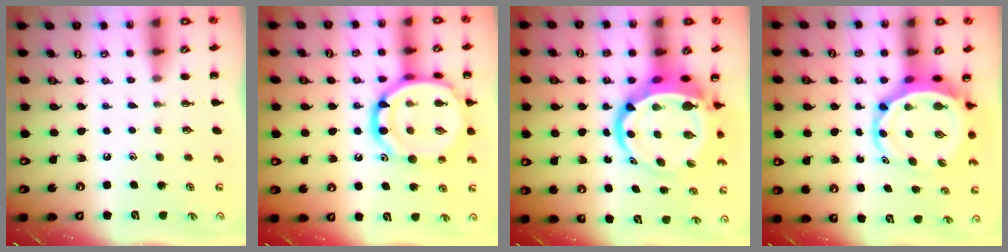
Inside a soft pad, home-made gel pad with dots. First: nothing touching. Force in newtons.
{"total": 20.0, "press": 19.8, "slide": 2.5}
{"total": 10.7, "press": 10.3, "slide": 2.7}
{"total": 8.0, "press": 7.7, "slide": 2.2}